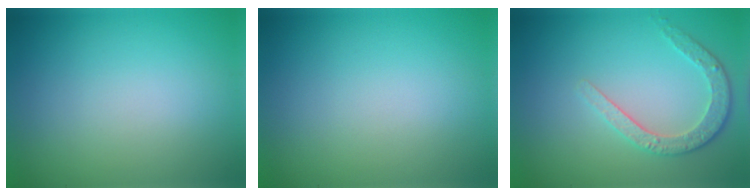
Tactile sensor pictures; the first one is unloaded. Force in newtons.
{"total": 0.0}
{"total": 2.9, "press": 2.5, "slide": 1.6}